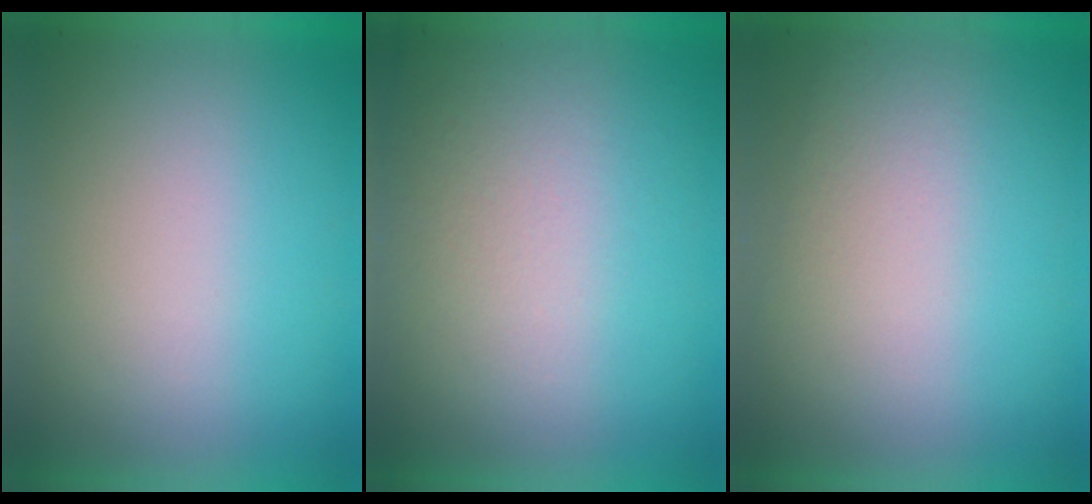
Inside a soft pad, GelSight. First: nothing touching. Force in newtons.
{"total": 2.7}
{"total": 1.0}